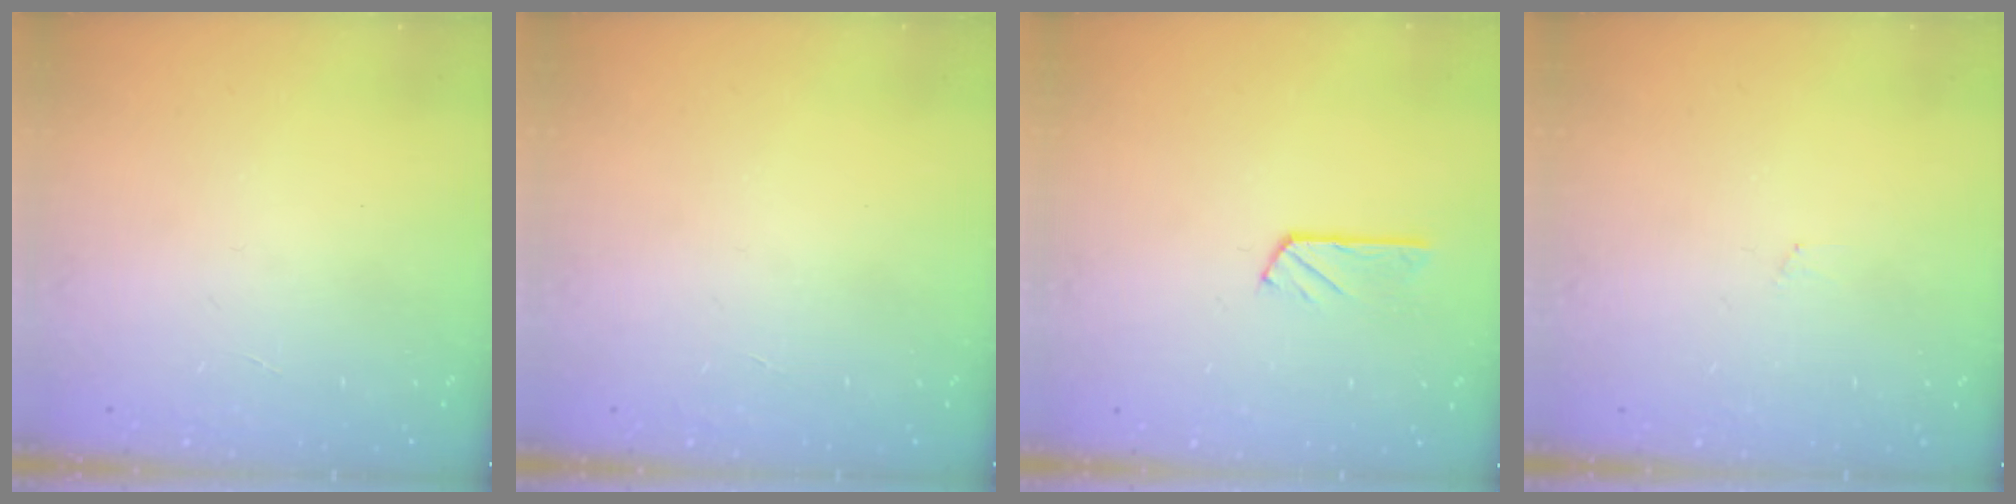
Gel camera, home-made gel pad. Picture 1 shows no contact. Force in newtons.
{"total": 0.0}
{"total": 2.9, "press": 2.9, "slide": 0.1}
{"total": 2.8, "press": 2.8, "slide": 0.4}